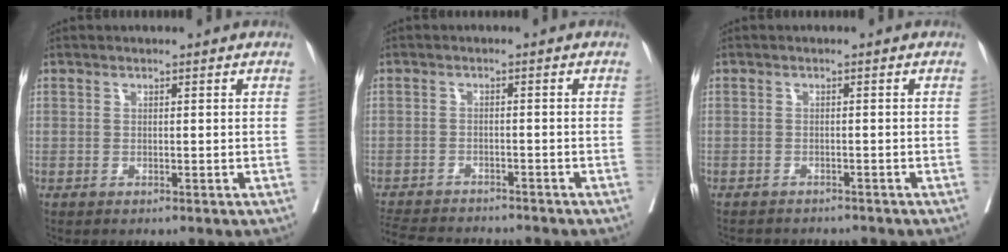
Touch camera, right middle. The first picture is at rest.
{"total": 11.2, "force": [-10.4, 2.1, 3.7], "torque": [-0.074, -0.007, -0.150]}
{"total": 6.4, "force": [-6.0, 1.6, 1.6], "torque": [-0.021, -0.005, -0.077]}